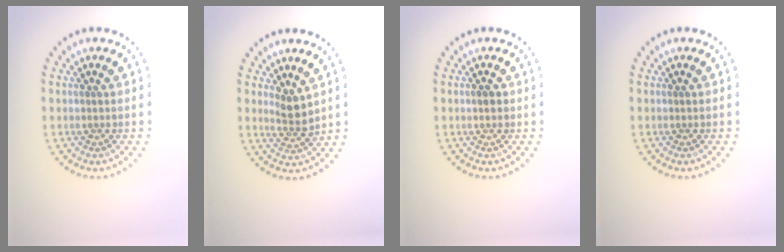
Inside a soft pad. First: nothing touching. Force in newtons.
{"total": 2.1, "press": 1.8, "slide": 1.2}
{"total": 1.2, "press": 1.2, "slide": 0.1}
{"total": 0.0}